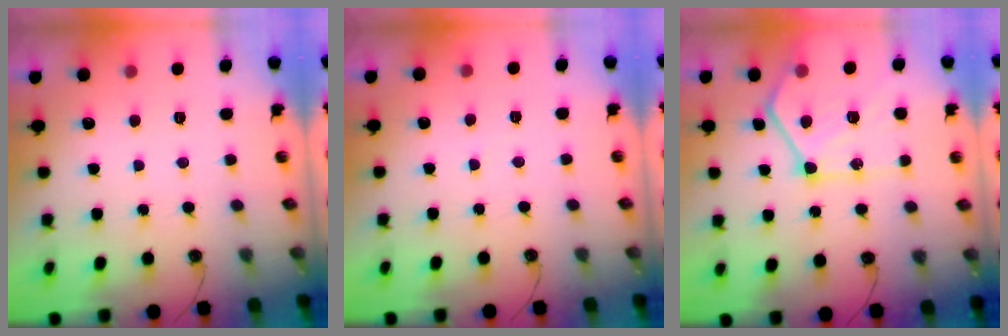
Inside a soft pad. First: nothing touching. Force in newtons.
{"total": 2.7, "press": 2.6, "slide": 0.4}
{"total": 18.1, "press": 18.0, "slide": 2.0}